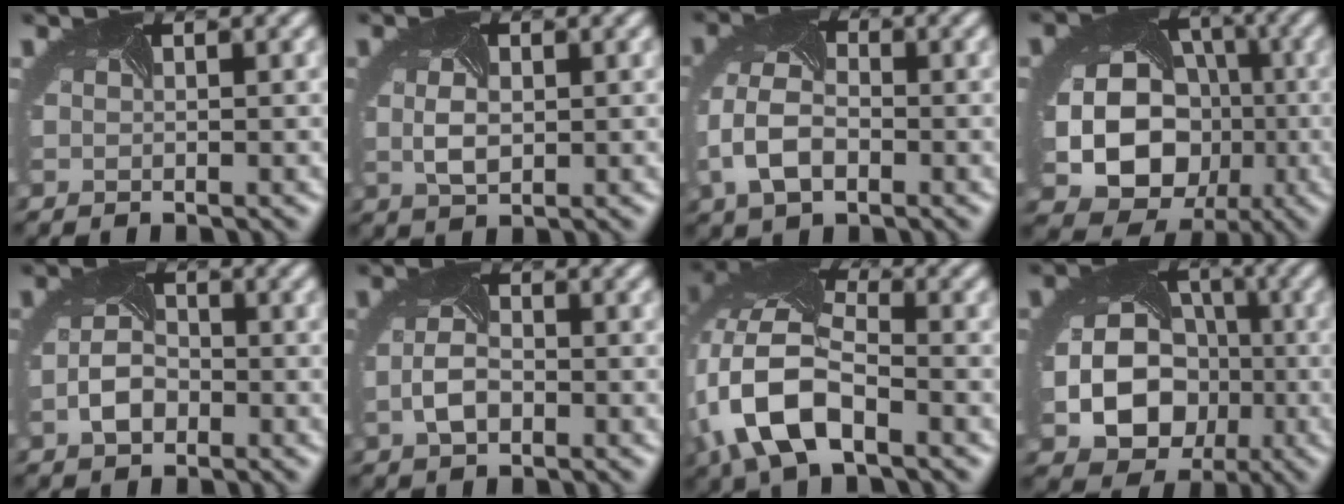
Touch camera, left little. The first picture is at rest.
{"total": 2.2, "force": [0.2, 1.3, 1.8], "torque": [-0.048, -0.003, 0.006]}
{"total": 5.7, "force": [-1.6, 3.5, 4.2], "torque": [-0.103, -0.004, -0.038]}
{"total": 15.2, "force": [-2.2, 13.0, 7.6], "torque": [-0.167, -0.030, -0.034]}
{"total": 2.8, "force": [-1.1, 1.8, 1.9], "torque": [-0.041, -0.002, -0.024]}
{"total": 2.7, "force": [-0.7, 1.5, 2.1], "torque": [-0.056, -0.004, -0.015]}
{"total": 10.2, "force": [-3.5, 5.2, 8.1], "torque": [-0.188, 0.003, -0.075]}
{"total": 11.3, "force": [-2.3, 9.5, 5.7], "torque": [-0.106, -0.039, -0.047]}